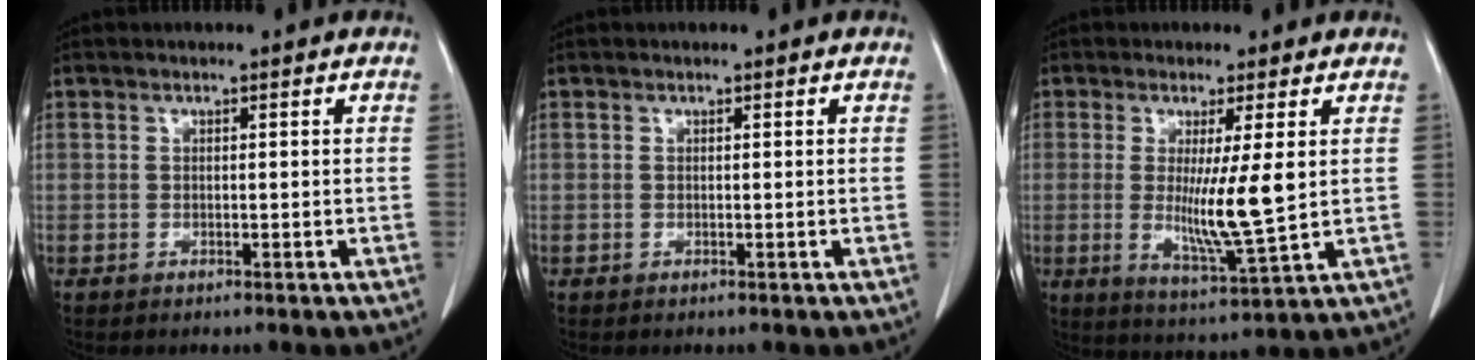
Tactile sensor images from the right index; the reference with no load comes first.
{"total": 0.0}
{"total": 8.9, "force": [0.7, -0.2, 8.9], "torque": [-0.168, -0.034, 0.013]}